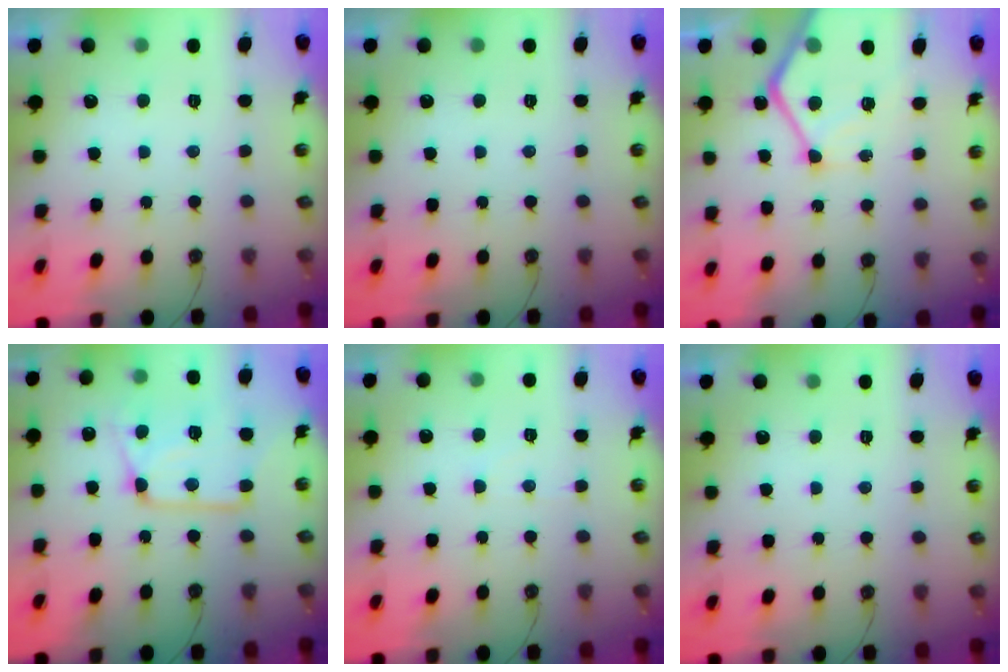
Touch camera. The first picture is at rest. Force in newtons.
{"total": 0.0}
{"total": 14.3, "press": 14.3, "slide": 0.9}
{"total": 14.8, "press": 14.8, "slide": 1.0}
{"total": 2.9, "press": 2.9, "slide": 0.5}
{"total": 0.0}